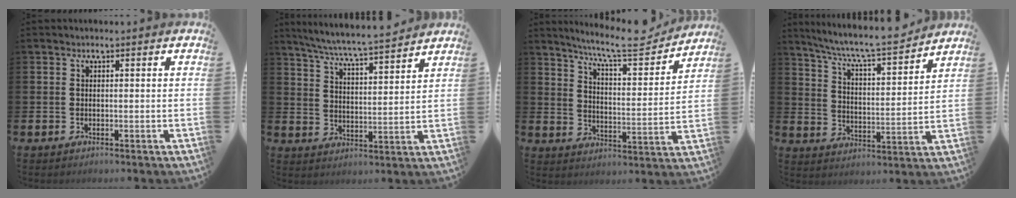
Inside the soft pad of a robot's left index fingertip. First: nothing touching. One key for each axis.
{"total": 6.8, "fx": 6.5, "fy": -0.1, "fz": 1.9, "tx": -0.062, "ty": -0.046, "tz": 0.114}
{"total": 8.9, "fx": 8.0, "fy": 1.2, "fz": 3.8, "tx": -0.085, "ty": -0.047, "tz": 0.136}
{"total": 7.9, "fx": 7.3, "fy": 0.6, "fz": 2.9, "tx": -0.078, "ty": -0.059, "tz": 0.122}